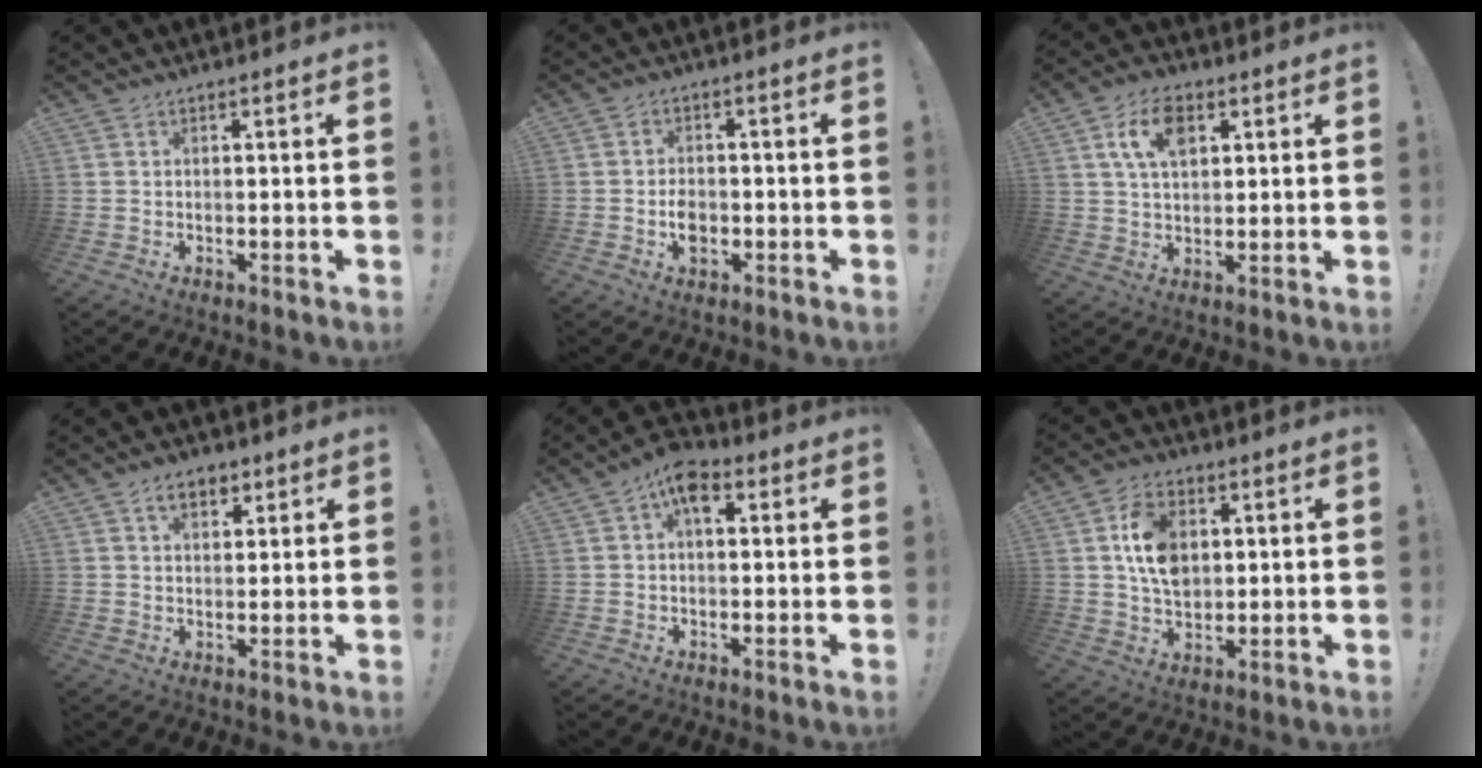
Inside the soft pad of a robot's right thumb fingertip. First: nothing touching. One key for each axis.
{"total": 4.7, "fx": -1.9, "fy": 3.6, "fz": 2.3, "tx": -0.027, "ty": 0.010, "tz": -0.031}
{"total": 9.8, "fx": 3.8, "fy": 5.9, "fz": 6.9, "tx": -0.116, "ty": 0.007, "tz": 0.070}
{"total": 5.5, "fx": 2.8, "fy": 3.4, "fz": 3.2, "tx": -0.046, "ty": 0.000, "tz": 0.049}
{"total": 7.0, "fx": 2.6, "fy": 5.2, "fz": 3.8, "tx": -0.052, "ty": -0.007, "tz": 0.053}
{"total": 12.1, "fx": 2.7, "fy": 8.9, "fz": 7.7, "tx": -0.120, "ty": 0.009, "tz": 0.053}